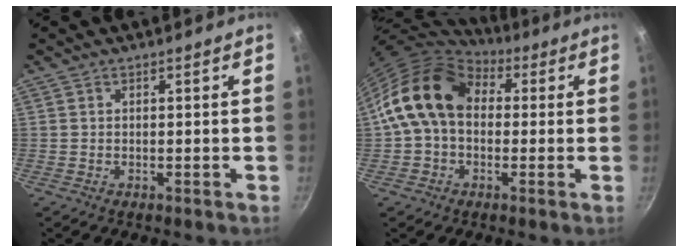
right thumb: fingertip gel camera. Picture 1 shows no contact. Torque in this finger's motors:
{"motor_torque": [0.94, 3.02, 0.77, -0.72, 0.43]}